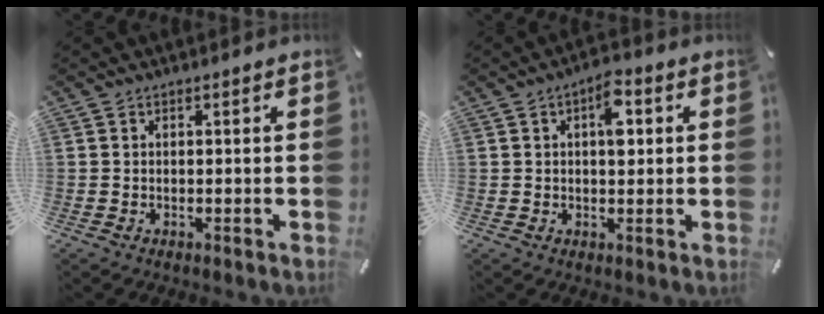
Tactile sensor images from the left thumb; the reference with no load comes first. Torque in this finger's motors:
{"motor_torque": [0.42, 0.73, 0.51, -0.50, 0.20]}